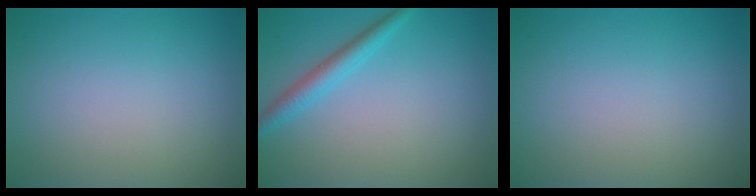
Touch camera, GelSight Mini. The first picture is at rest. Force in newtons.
{"total": 2.3, "press": 2.3, "slide": 0.1}
{"total": 0.0}